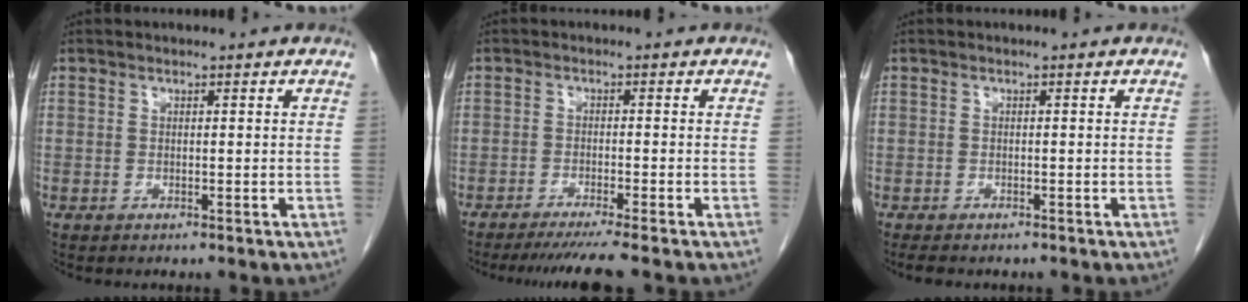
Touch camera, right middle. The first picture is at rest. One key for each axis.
{"total": 6.9, "fx": -5.8, "fy": -1.3, "fz": 3.4, "tx": -0.036, "ty": -0.022, "tz": -0.091}
{"total": 3.0, "fx": -2.5, "fy": 1.0, "fz": 1.4, "tx": -0.026, "ty": -0.009, "tz": -0.030}